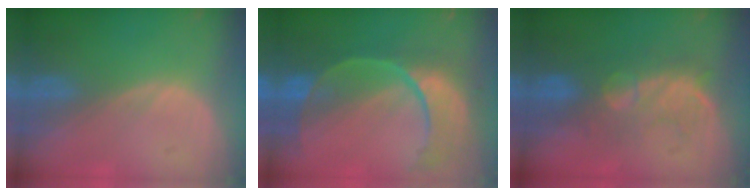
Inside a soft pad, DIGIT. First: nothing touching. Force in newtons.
{"total": 11.2, "press": 9.4, "slide": 6.1}
{"total": 7.9, "press": 7.7, "slide": 1.3}